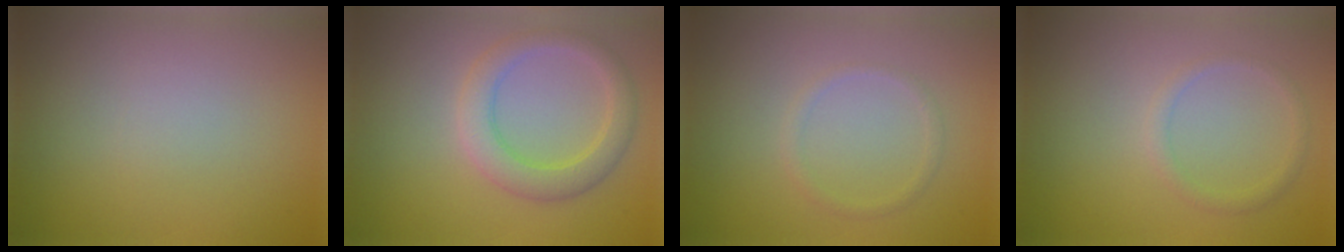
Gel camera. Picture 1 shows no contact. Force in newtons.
{"total": 3.4, "press": 3.4, "slide": 0.1}
{"total": 1.0, "press": 0.9, "slide": 0.0}
{"total": 1.2, "press": 1.2, "slide": 0.2}